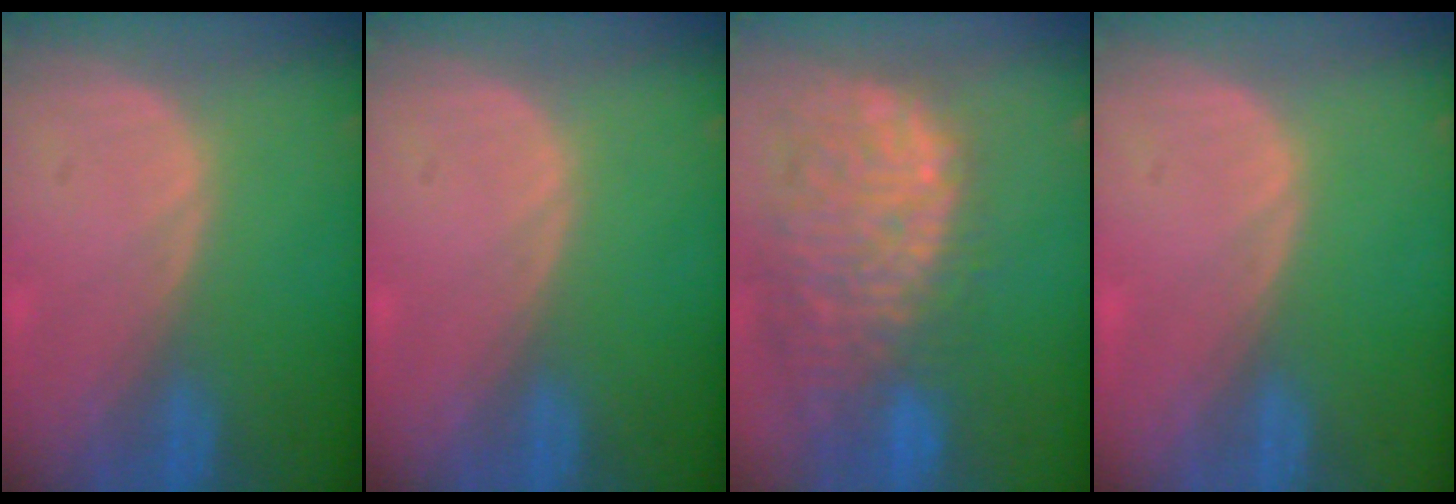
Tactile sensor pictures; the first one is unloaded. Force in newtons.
{"total": 0.0}
{"total": 13.8, "press": 11.6, "slide": 7.5}
{"total": 0.0}